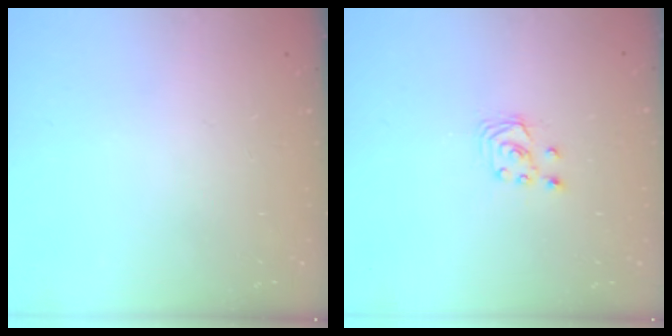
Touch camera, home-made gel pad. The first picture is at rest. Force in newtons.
{"total": 3.0, "press": 3.0, "slide": 0.3}